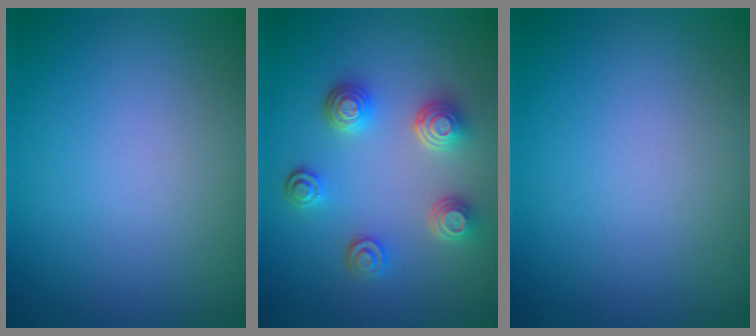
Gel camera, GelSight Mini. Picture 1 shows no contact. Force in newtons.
{"total": 4.3, "press": 3.4, "slide": 2.6}
{"total": 0.0}